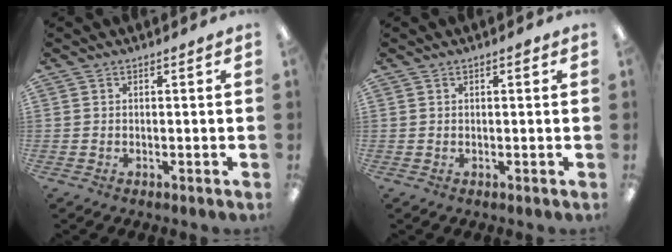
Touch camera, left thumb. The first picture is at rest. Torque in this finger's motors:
{"motor_torque": [-0.29, -0.22, -0.18, 0.03, 0.00]}